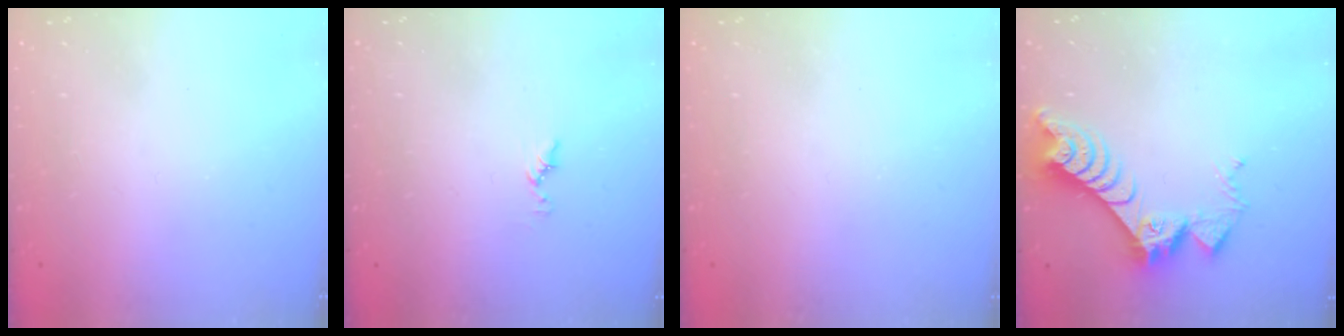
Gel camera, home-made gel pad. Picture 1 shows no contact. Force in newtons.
{"total": 5.6, "press": 5.6, "slide": 0.5}
{"total": 0.0}
{"total": 9.8, "press": 9.7, "slide": 0.9}